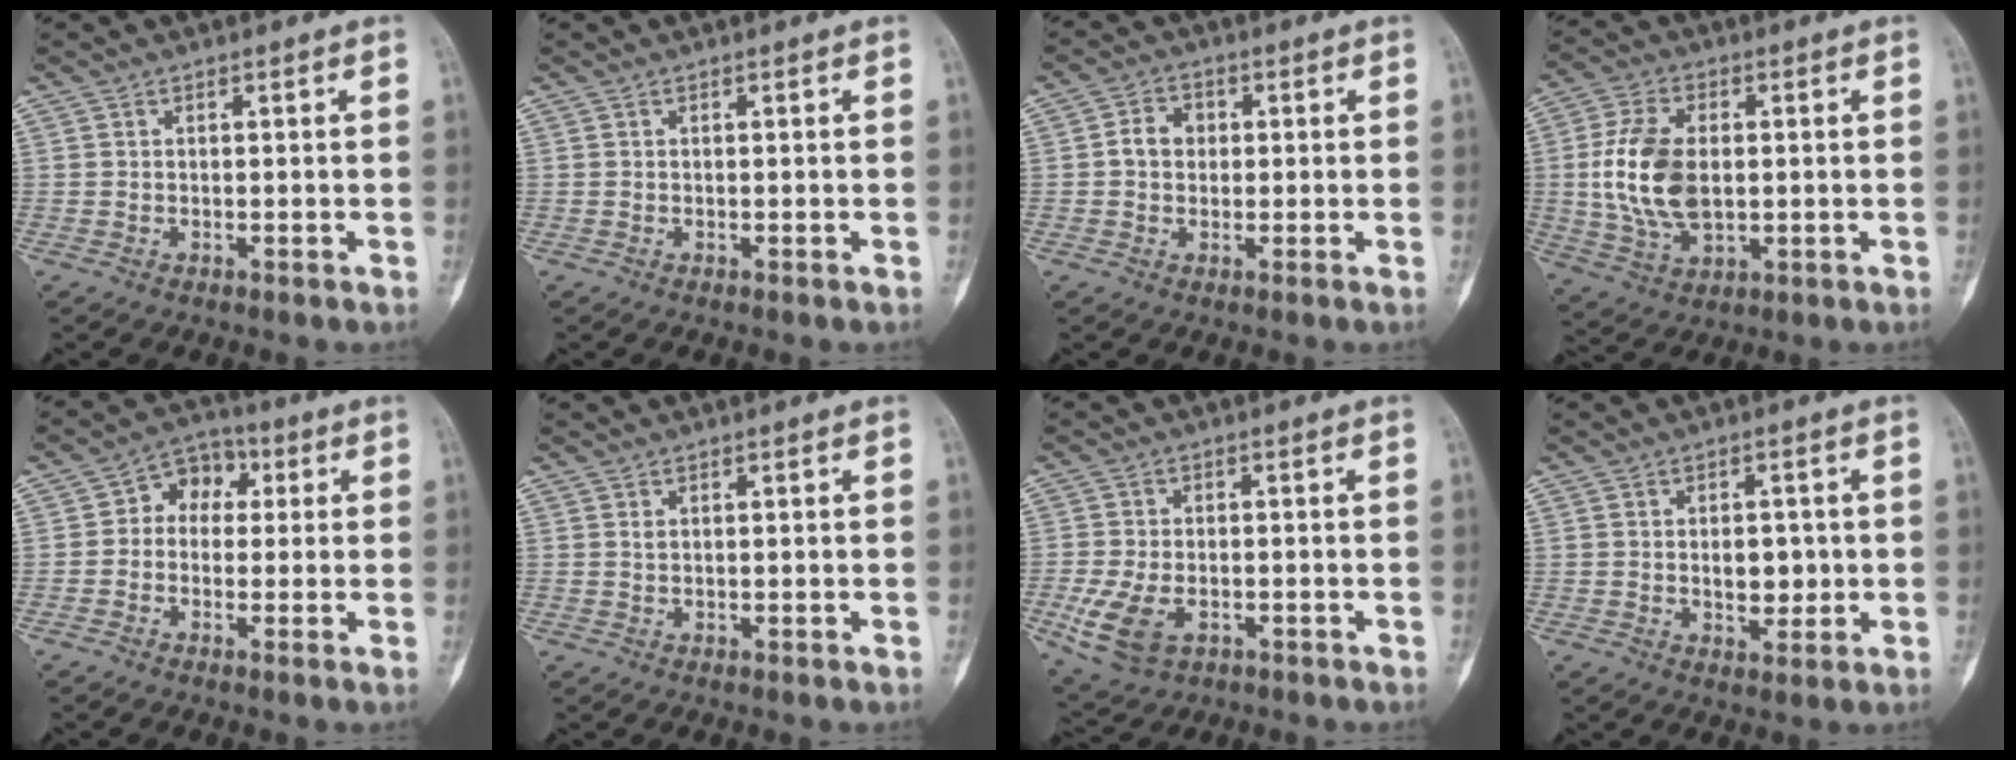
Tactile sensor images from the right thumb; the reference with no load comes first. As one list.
[{"total": 0.0}, {"total": 4.2, "force": [0.3, 3.4, 2.4], "torque": [-0.031, 0.013, -0.002]}, {"total": 13.5, "force": [0.3, 8.1, 10.7], "torque": [-0.209, -0.001, 0.010]}, {"total": 7.1, "force": [0.9, 5.5, 4.5], "torque": [-0.031, 0.020, 0.000]}, {"total": 0.6, "force": [0.3, 0.4, 0.4], "torque": [-0.003, 0.002, 0.005]}, {"total": 8.9, "force": [-2.9, 5.5, 6.4], "torque": [-0.135, 0.002, -0.044]}, {"total": 4.8, "force": [-0.1, 3.1, 3.6], "torque": [-0.027, -0.001, 0.004]}]